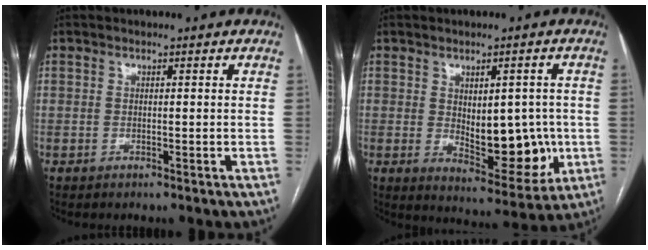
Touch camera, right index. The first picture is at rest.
{"total": 10.7, "force": [-0.6, 4.9, 9.5], "torque": [-0.126, -0.003, 0.012]}